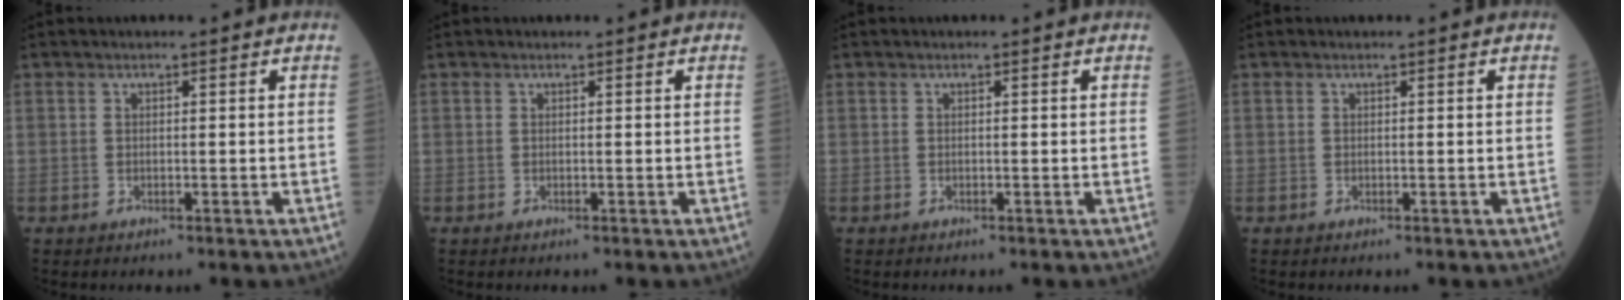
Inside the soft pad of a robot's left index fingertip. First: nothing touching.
{"total": 0.0}
{"total": 0.0}
{"total": 0.0}